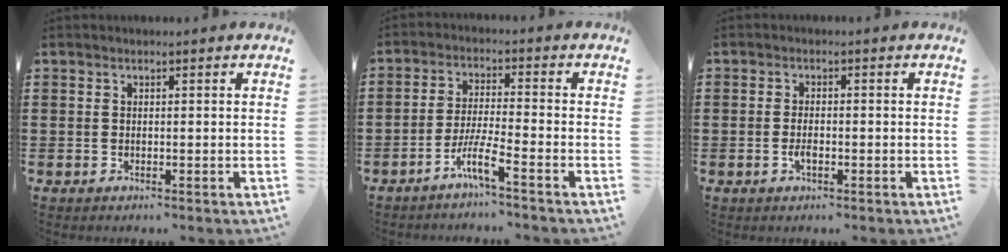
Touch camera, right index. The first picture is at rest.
{"total": 5.3, "force": [-3.7, 0.1, 3.8], "torque": [-0.085, -0.006, -0.073]}
{"total": 2.1, "force": [-0.7, 0.5, 1.9], "torque": [-0.044, -0.008, -0.013]}